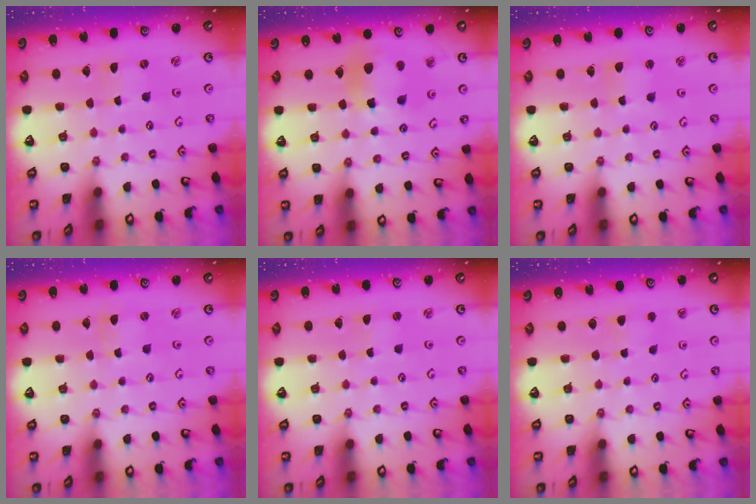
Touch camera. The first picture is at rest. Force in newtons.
{"total": 12.9, "press": 12.8, "slide": 1.3}
{"total": 1.7, "press": 1.7, "slide": 0.3}
{"total": 0.6, "press": 0.6, "slide": 0.1}
{"total": 0.0}
{"total": 2.8, "press": 2.7, "slide": 0.5}